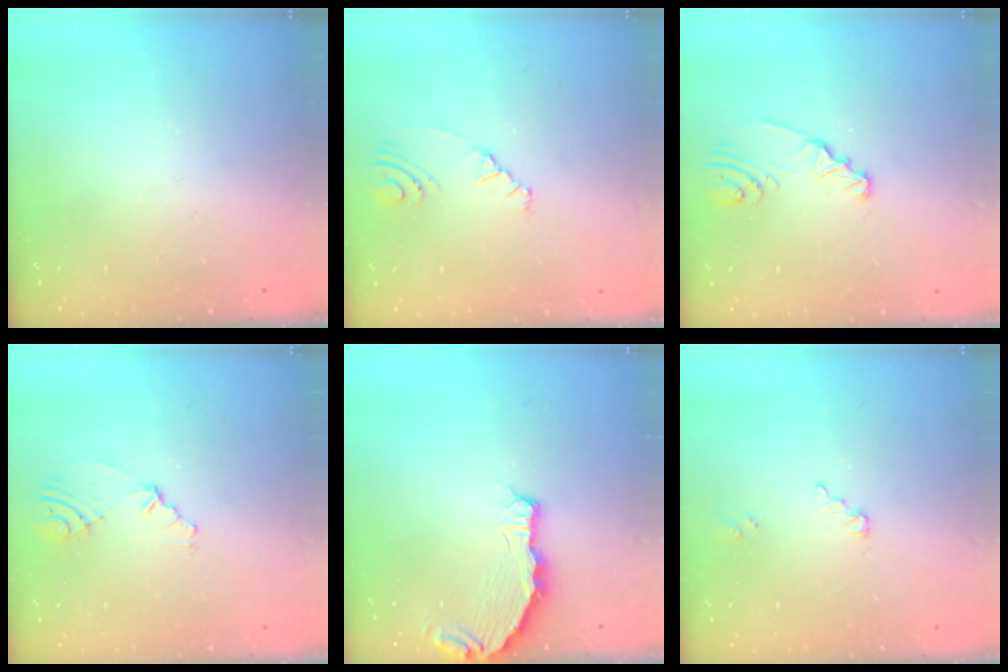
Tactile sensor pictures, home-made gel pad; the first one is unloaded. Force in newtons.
{"total": 5.7, "press": 2.4, "slide": 5.2}
{"total": 2.4, "press": 2.4, "slide": 0.3}
{"total": 4.8, "press": 1.7, "slide": 4.5}
{"total": 6.8, "press": 5.1, "slide": 4.4}
{"total": 2.5, "press": 2.5, "slide": 0.1}